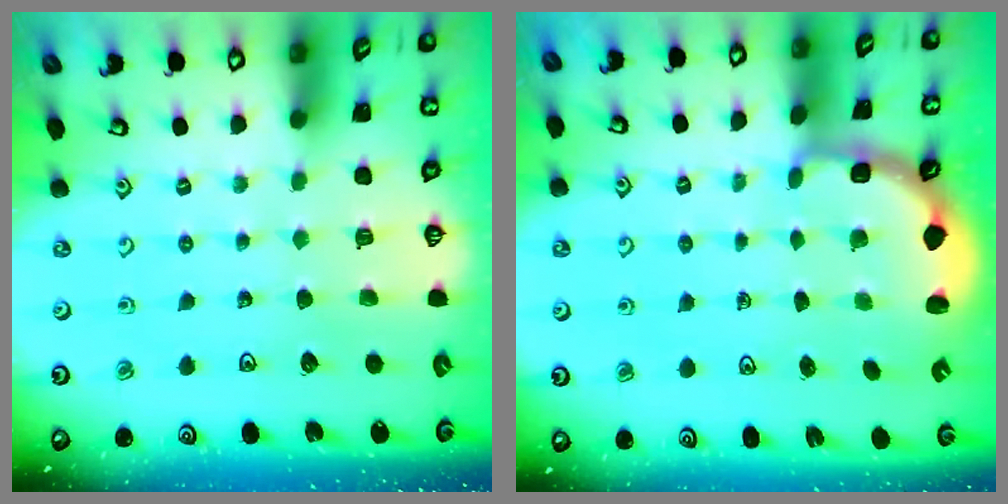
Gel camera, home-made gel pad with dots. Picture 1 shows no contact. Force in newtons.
{"total": 2.8, "press": 2.2, "slide": 1.7}